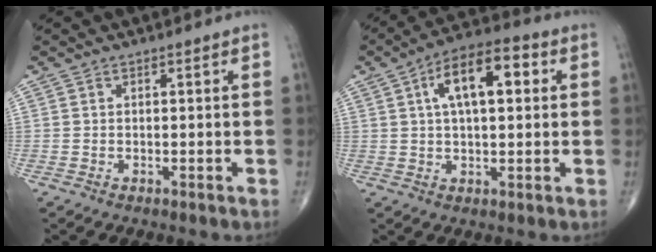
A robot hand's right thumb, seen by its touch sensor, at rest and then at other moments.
{"total": 12.5, "force": [3.2, 5.6, 10.7], "torque": [-0.165, 0.021, 0.045]}